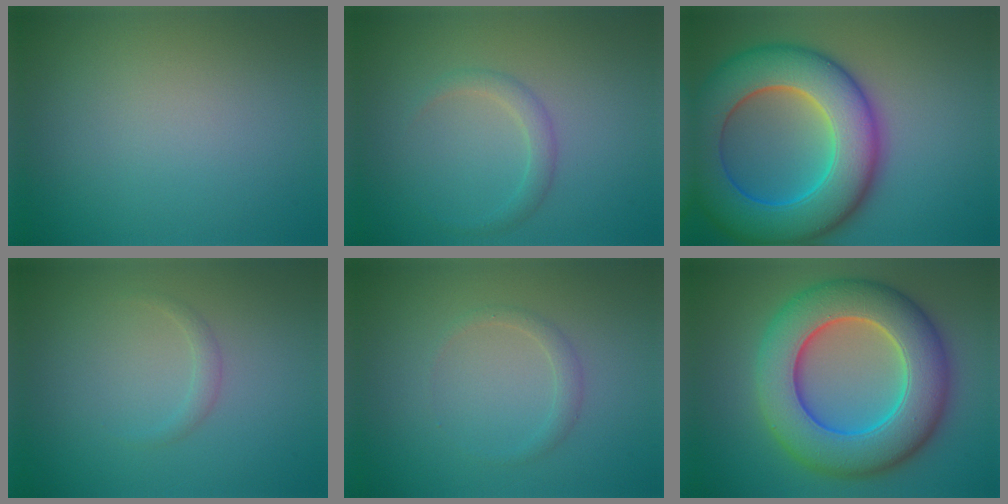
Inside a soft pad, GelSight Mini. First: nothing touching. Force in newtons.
{"total": 1.6, "press": 1.5, "slide": 0.2}
{"total": 12.4, "press": 12.4, "slide": 0.2}
{"total": 0.8, "press": 0.8, "slide": 0.0}
{"total": 1.1, "press": 1.1, "slide": 0.1}
{"total": 11.6, "press": 11.6, "slide": 0.4}